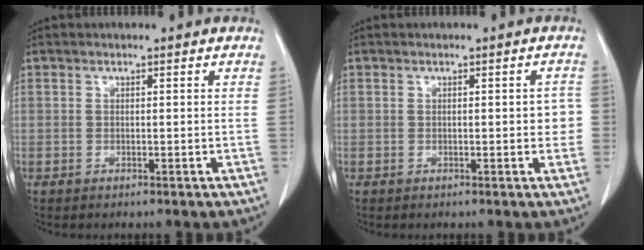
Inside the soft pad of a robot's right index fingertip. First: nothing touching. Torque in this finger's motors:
{"motor_torque": [0.28, -0.17, 0.08, 0.03]}